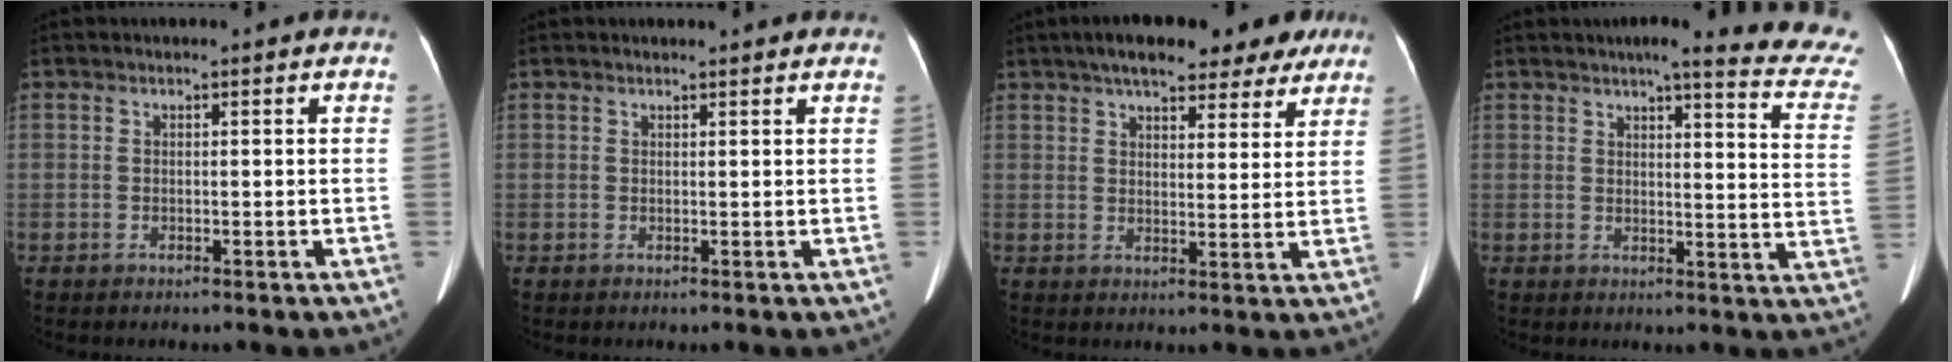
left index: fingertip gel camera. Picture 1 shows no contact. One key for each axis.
{"total": 2.8, "fx": 2.7, "fy": 0.6, "fz": 0.6, "tx": -0.012, "ty": 0.013, "tz": 0.025}
{"total": 15.9, "fx": 12.5, "fy": 5.1, "fz": 8.4, "tx": -0.115, "ty": 0.037, "tz": 0.160}
{"total": 16.5, "fx": 15.1, "fy": 0.3, "fz": 6.9, "tx": -0.074, "ty": -0.074, "tz": 0.150}